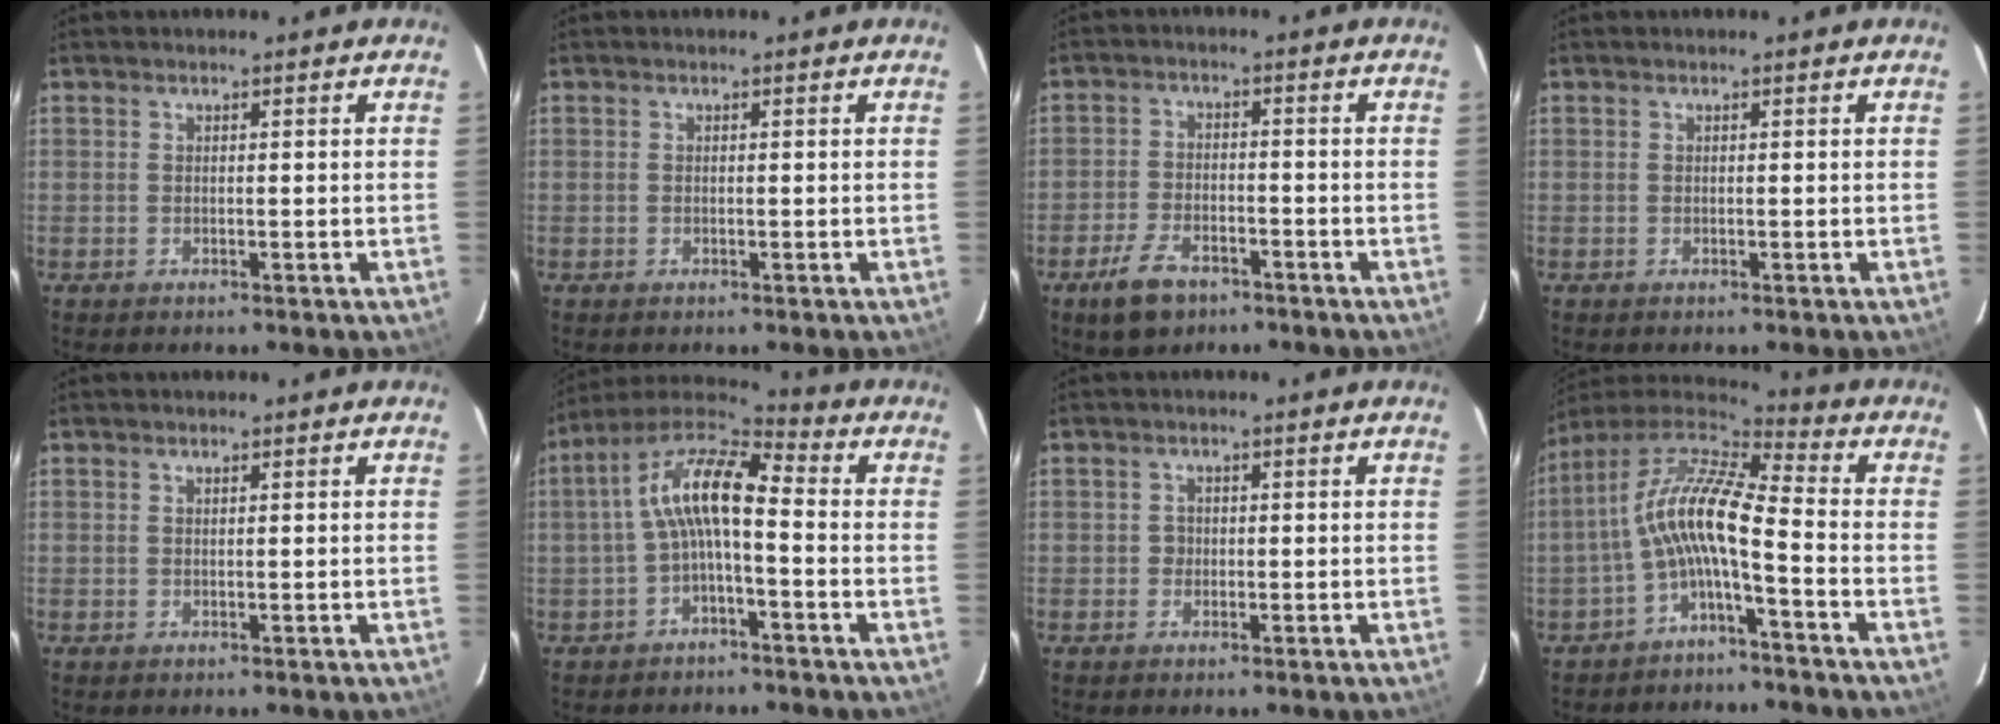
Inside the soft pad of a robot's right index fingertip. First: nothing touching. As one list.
[{"total": 0.0}, {"total": 7.4, "force": [-4.9, 3.9, 4.0], "torque": [-0.106, -0.003, -0.085]}, {"total": 0.0}, {"total": 0.0}, {"total": 10.6, "force": [-1.3, 3.4, 9.9], "torque": [-0.201, 0.024, -0.030]}, {"total": 1.4, "force": [-0.4, 1.3, 0.1], "torque": [0.000, 0.003, -0.005]}, {"total": 11.6, "force": [-2.8, 2.2, 11.0], "torque": [-0.220, 0.016, -0.059]}]